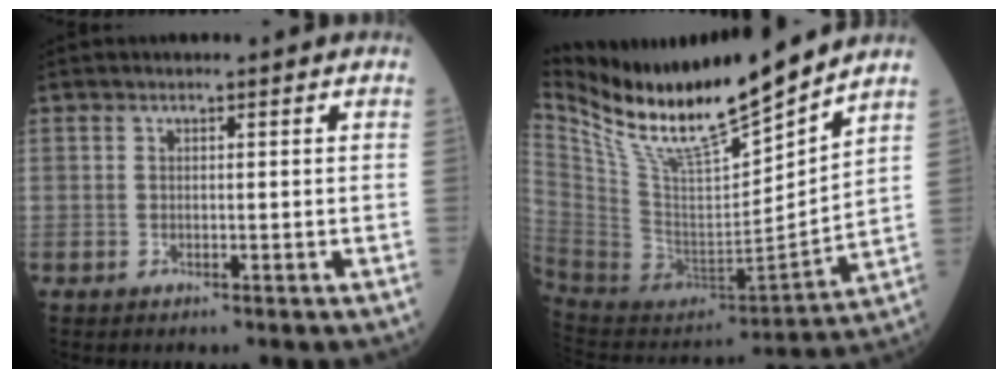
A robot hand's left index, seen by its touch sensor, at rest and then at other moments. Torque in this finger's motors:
{"motor_torque": [0.15, -0.30, 0.23, 0.07]}